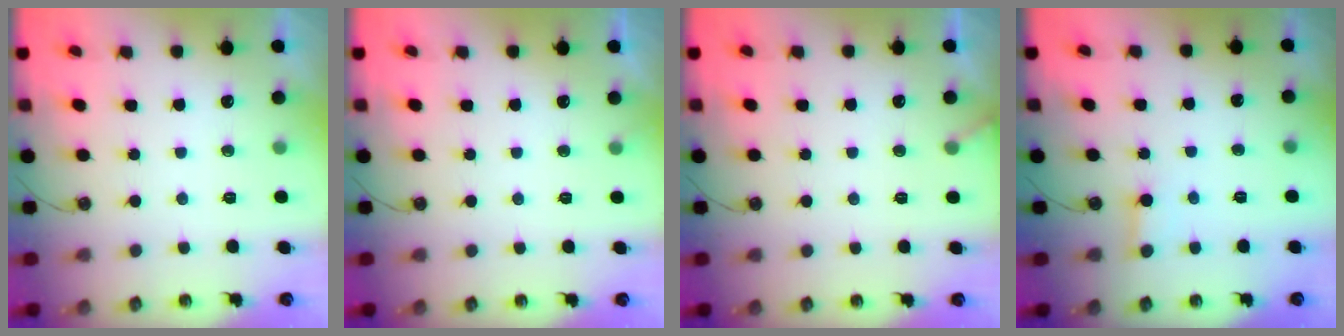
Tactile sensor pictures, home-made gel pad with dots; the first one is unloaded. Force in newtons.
{"total": 2.9, "press": 2.9, "slide": 0.2}
{"total": 2.9, "press": 2.9, "slide": 0.2}
{"total": 2.1, "press": 2.1, "slide": 0.1}